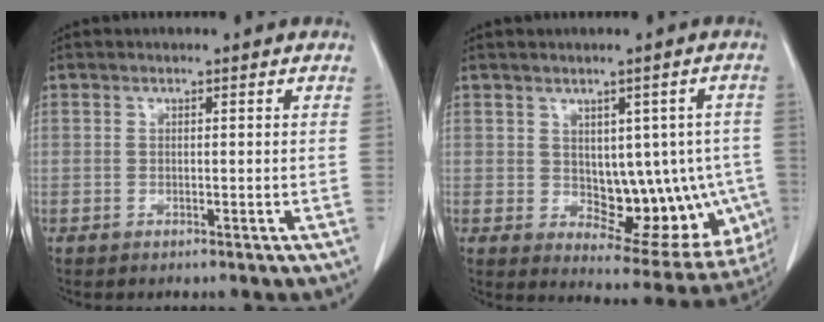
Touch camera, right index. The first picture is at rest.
{"total": 13.8, "force": [-1.0, 7.4, 11.5], "torque": [-0.124, 0.009, 0.010]}